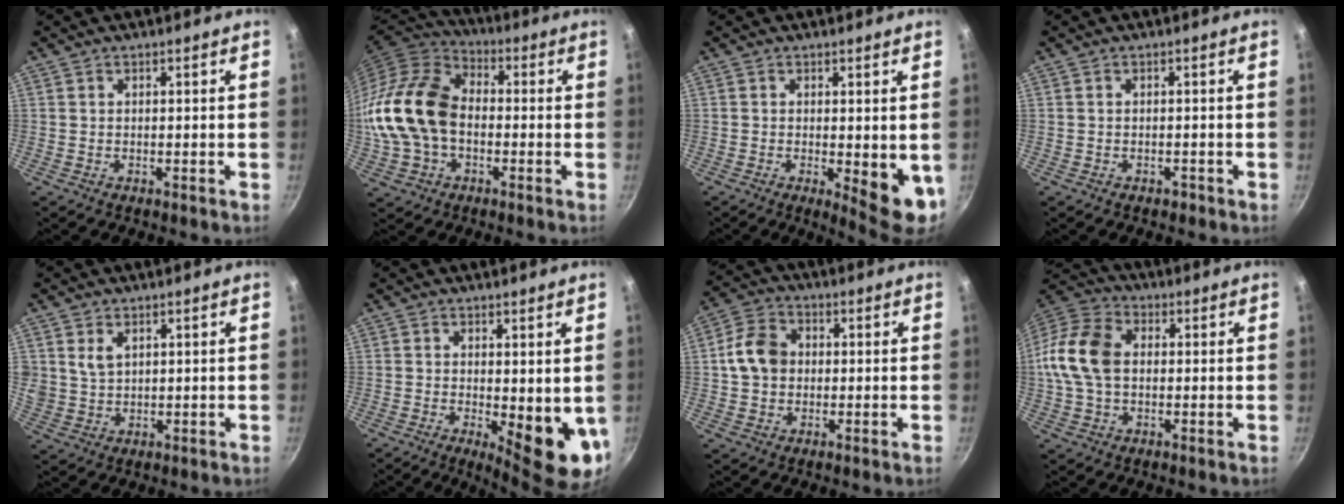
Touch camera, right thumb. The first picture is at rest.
{"total": 18.5, "force": [-1.4, 13.1, 13.0], "torque": [-0.242, 0.036, -0.036]}
{"total": 8.0, "force": [-0.8, 2.7, 7.5], "torque": [-0.083, -0.010, -0.003]}
{"total": 0.8, "force": [-0.6, 0.5, 0.2], "torque": [-0.002, 0.011, -0.003]}
{"total": 4.4, "force": [1.9, 3.2, 2.4], "torque": [-0.034, -0.008, 0.042]}
{"total": 10.0, "force": [-0.5, 3.7, 9.3], "torque": [-0.103, -0.018, 0.004]}
{"total": 8.6, "force": [0.5, 6.9, 5.1], "torque": [-0.073, 0.014, -0.004]}
{"total": 13.8, "force": [0.7, 9.6, 9.8], "torque": [-0.177, 0.026, -0.003]}